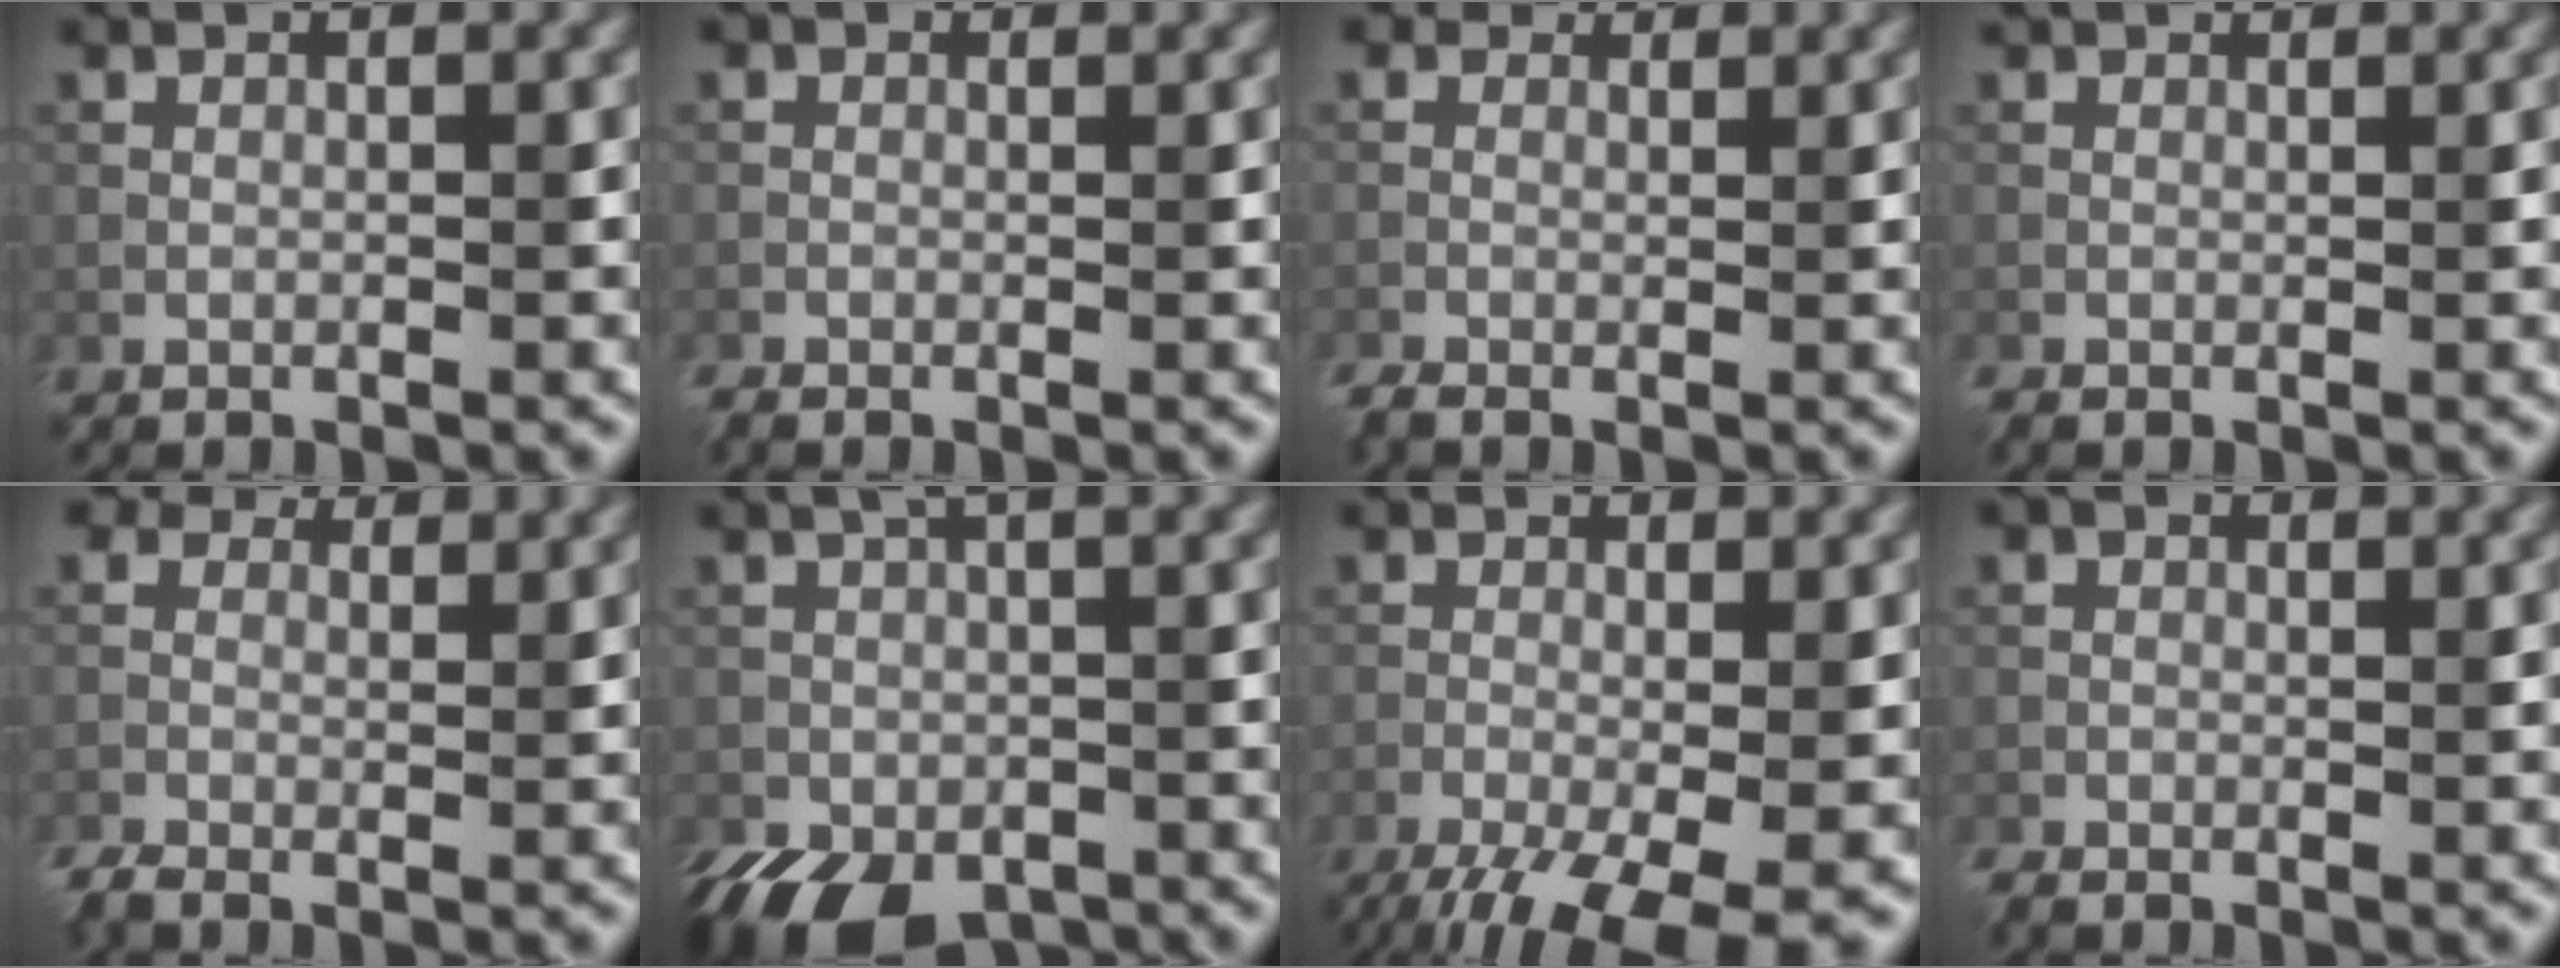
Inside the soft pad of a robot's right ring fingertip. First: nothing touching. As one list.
[{"total": 1.4, "force": [-0.6, 0.8, 0.9], "torque": [-0.021, -0.004, -0.012]}, {"total": 3.0, "force": [0.6, 2.2, 2.0], "torque": [-0.042, -0.004, 0.003]}, {"total": 1.9, "force": [1.3, 0.8, 1.1], "torque": [-0.023, 0.000, 0.016]}, {"total": 5.0, "force": [1.7, 3.4, 3.3], "torque": [-0.073, 0.000, 0.022]}, {"total": 8.4, "force": [-3.5, 4.3, 6.3], "torque": [-0.106, -0.026, -0.047]}, {"total": 10.4, "force": [-6.1, 3.3, 7.8], "torque": [-0.145, -0.024, -0.093]}, {"total": 1.7, "force": [-0.7, 1.0, 1.2], "torque": [-0.027, -0.003, -0.014]}]